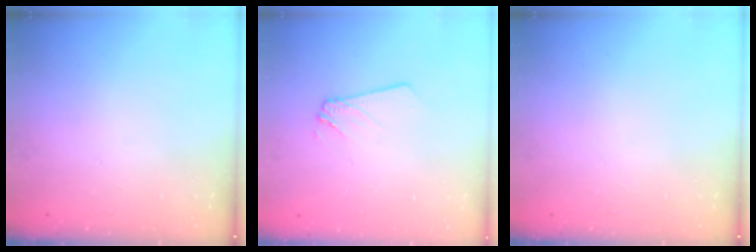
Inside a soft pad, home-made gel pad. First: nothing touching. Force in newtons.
{"total": 2.4, "press": 2.4, "slide": 0.2}
{"total": 0.0}